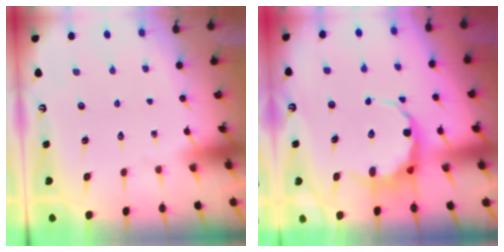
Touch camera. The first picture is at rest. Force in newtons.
{"total": 7.4, "press": 7.2, "slide": 1.7}